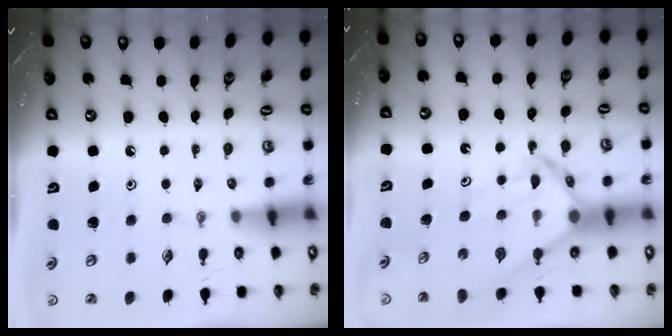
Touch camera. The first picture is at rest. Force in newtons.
{"total": 8.5, "press": 8.5, "slide": 0.7}